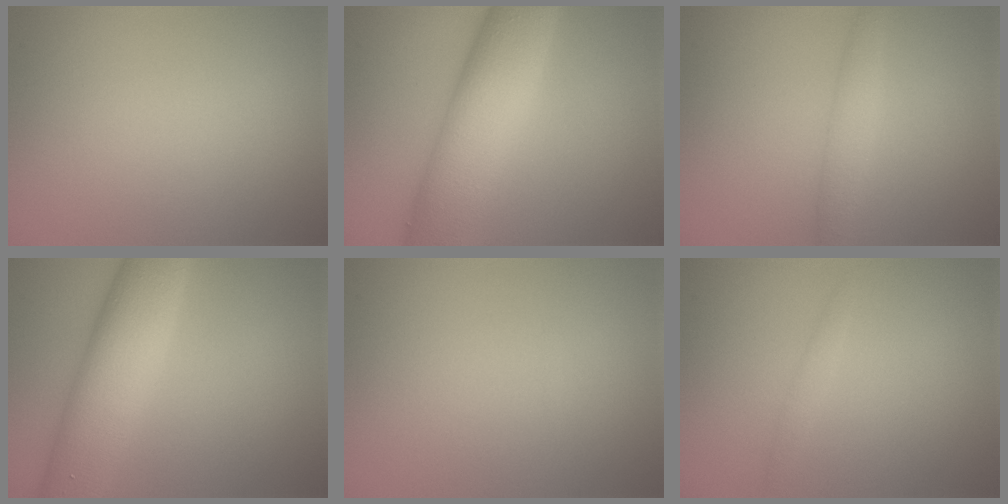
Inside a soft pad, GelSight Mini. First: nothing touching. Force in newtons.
{"total": 9.7, "press": 9.7, "slide": 0.2}
{"total": 2.0, "press": 2.0, "slide": 0.0}
{"total": 8.2, "press": 8.2, "slide": 0.2}
{"total": 0.0}
{"total": 0.9, "press": 0.9, "slide": 0.1}